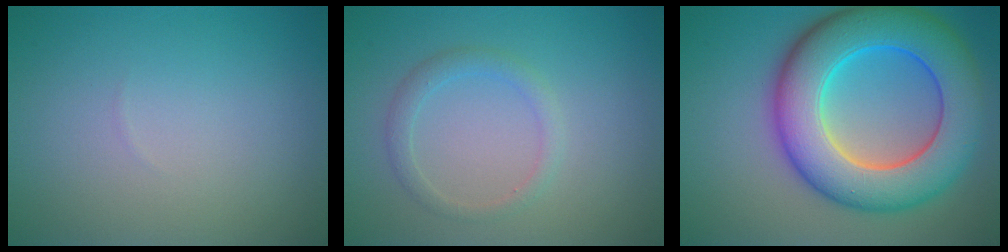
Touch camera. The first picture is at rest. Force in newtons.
{"total": 1.7, "press": 1.7, "slide": 0.2}
{"total": 11.6, "press": 11.6, "slide": 0.3}